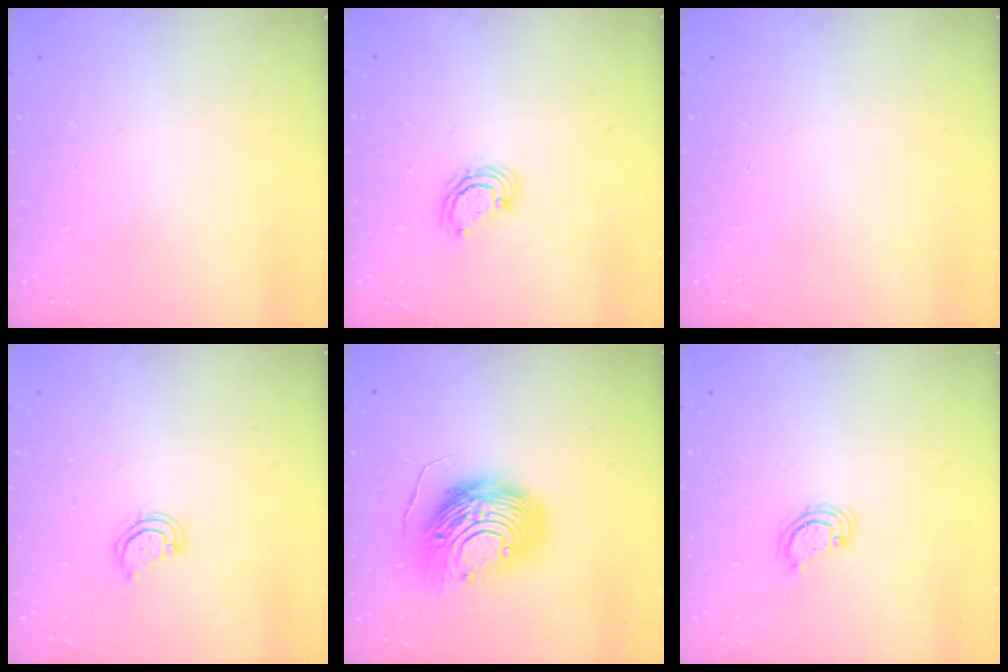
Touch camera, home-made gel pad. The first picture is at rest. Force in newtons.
{"total": 4.5, "press": 4.5, "slide": 0.1}
{"total": 0.0}
{"total": 3.8, "press": 3.8, "slide": 0.5}
{"total": 14.5, "press": 14.4, "slide": 1.5}
{"total": 3.7, "press": 3.7, "slide": 0.4}